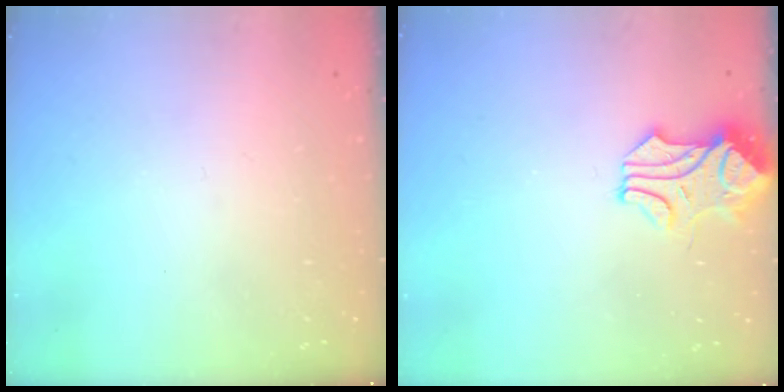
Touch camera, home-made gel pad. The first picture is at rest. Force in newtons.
{"total": 0.6, "press": 0.5, "slide": 0.2}